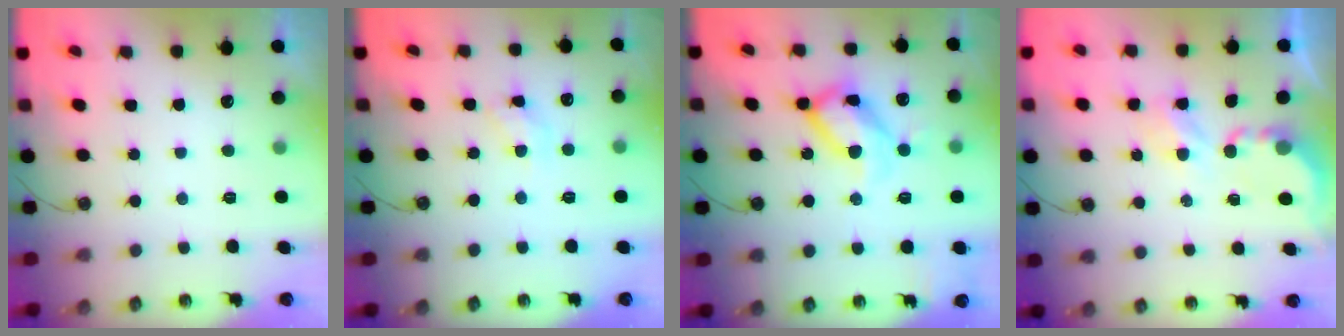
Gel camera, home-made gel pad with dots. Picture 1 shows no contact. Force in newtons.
{"total": 6.7, "press": 6.6, "slide": 0.5}
{"total": 17.1, "press": 17.0, "slide": 1.6}
{"total": 4.0, "press": 4.0, "slide": 0.1}